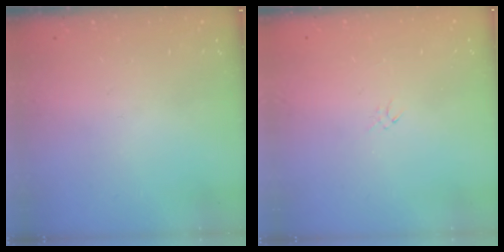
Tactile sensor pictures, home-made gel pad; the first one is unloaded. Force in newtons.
{"total": 0.9, "press": 0.8, "slide": 0.4}